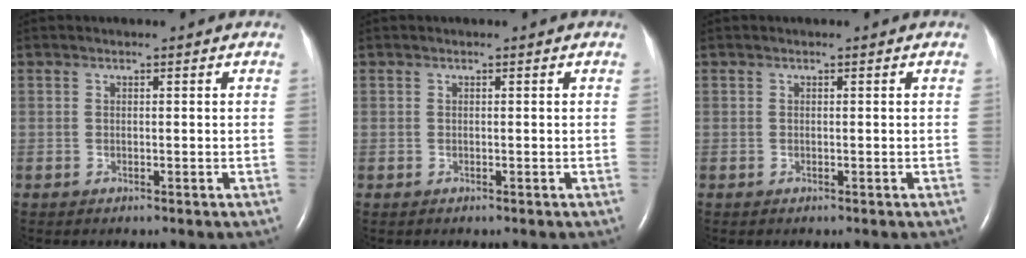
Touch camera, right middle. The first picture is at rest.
{"total": 0.0}
{"total": 0.0}